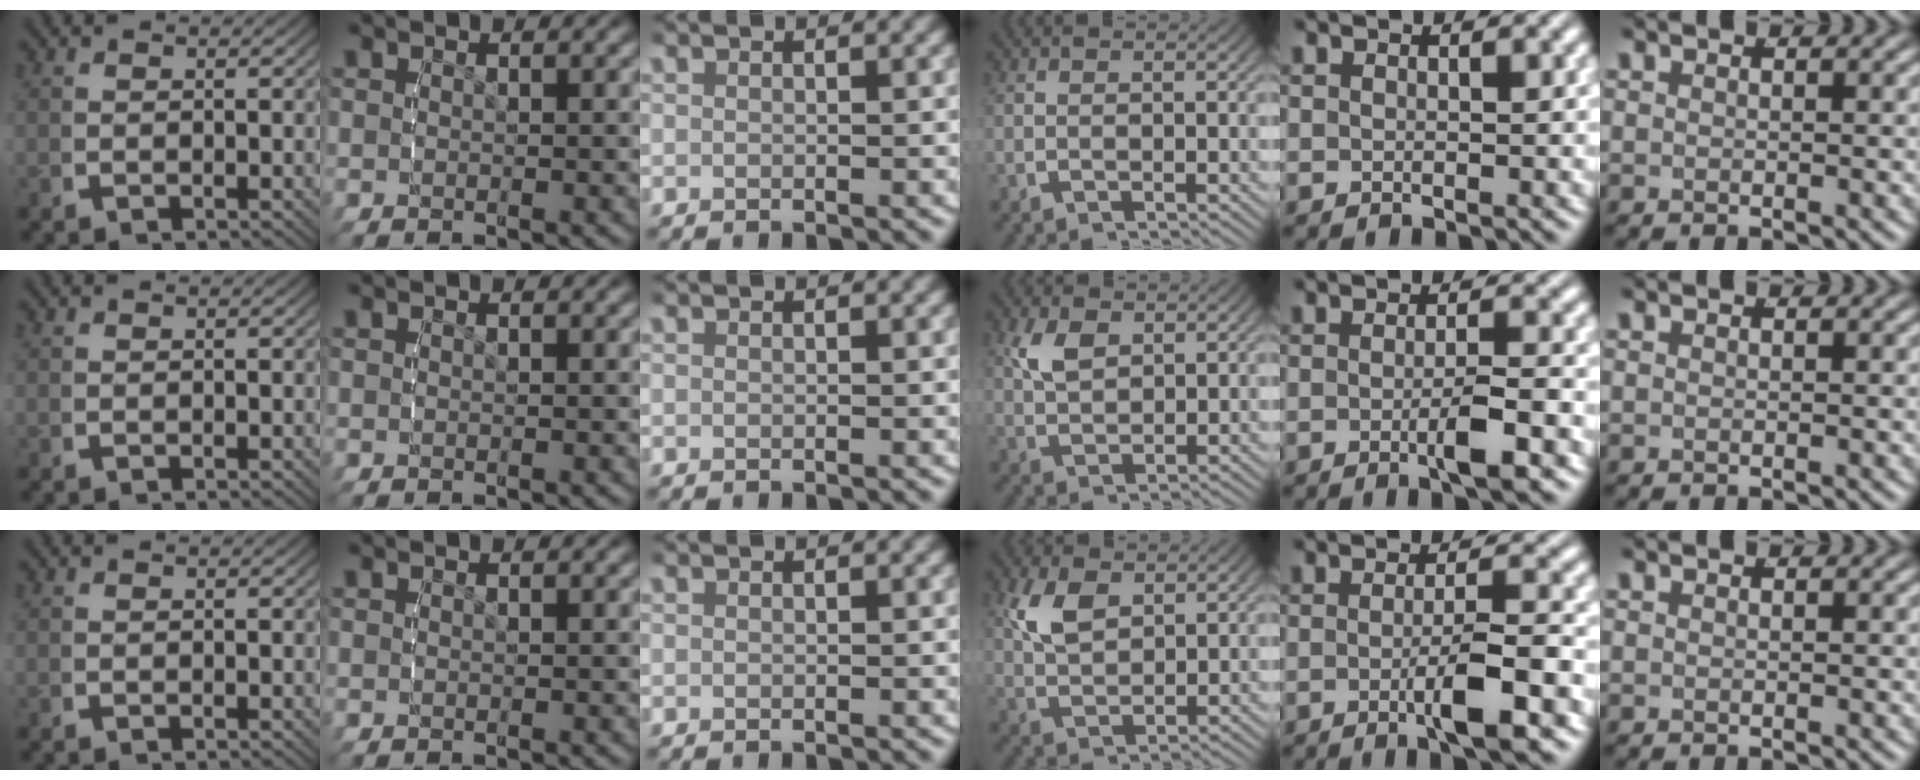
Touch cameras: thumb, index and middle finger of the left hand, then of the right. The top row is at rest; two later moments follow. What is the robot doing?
{"motion": "lift_and_place", "object": "bottle cap"}